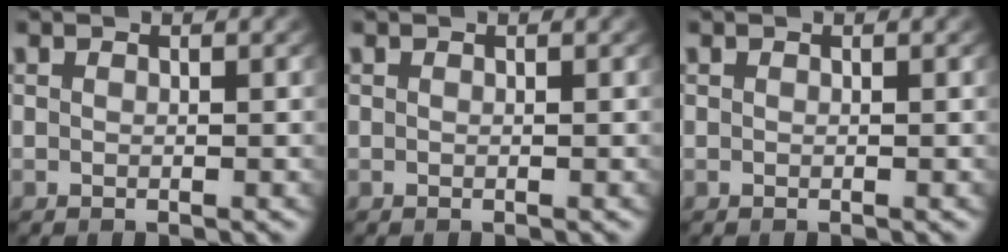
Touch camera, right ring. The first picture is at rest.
{"total": 0.0}
{"total": 0.0}